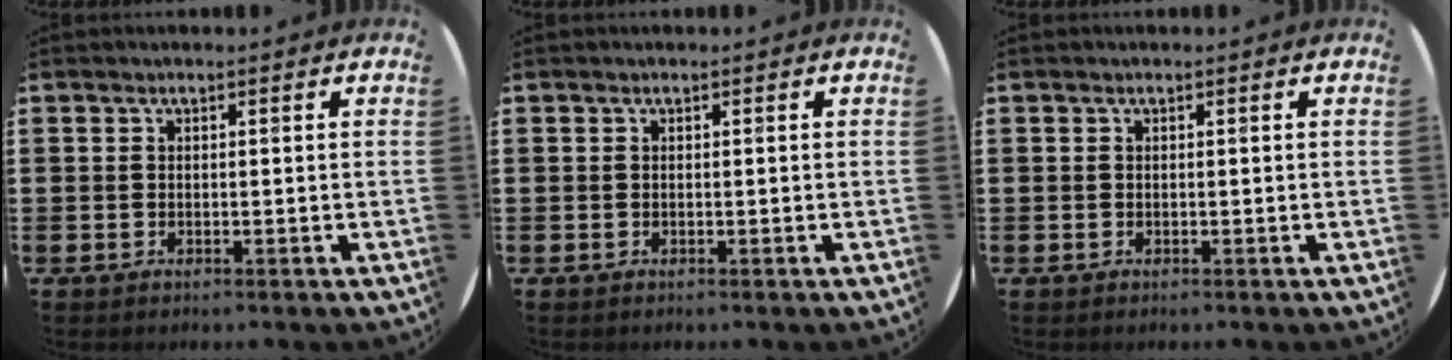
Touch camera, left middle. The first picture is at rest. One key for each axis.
{"total": 0.0}
{"total": 0.0}